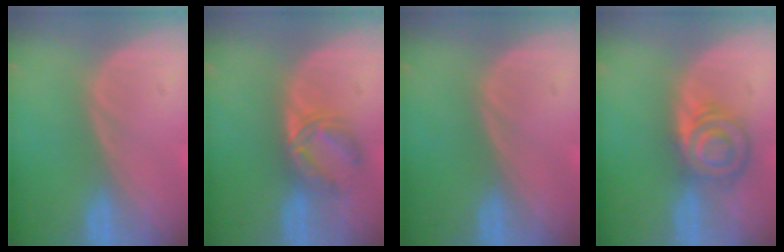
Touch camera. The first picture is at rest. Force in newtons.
{"total": 5.5, "press": 5.4, "slide": 1.1}
{"total": 0.0}
{"total": 6.4, "press": 6.4, "slide": 0.1}